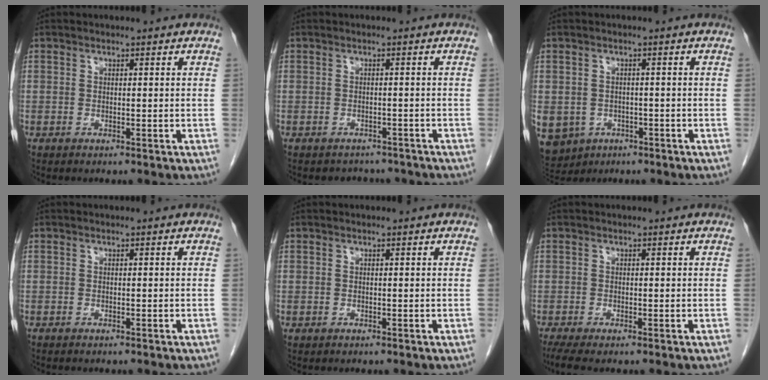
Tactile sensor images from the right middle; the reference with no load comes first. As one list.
[{"total": 4.2, "force": [-3.7, 1.9, 0.0], "torque": [-0.002, 0.005, -0.045]}, {"total": 11.9, "force": [-5.1, 10.1, 3.6], "torque": [-0.130, -0.004, -0.061]}, {"total": 1.0, "force": [-0.8, 0.3, 0.4], "torque": [-0.009, -0.002, -0.011]}, {"total": 1.7, "force": [1.0, -0.9, -1.0], "torque": [0.019, 0.003, 0.014]}, {"total": 3.1, "force": [-2.2, 0.5, 2.1], "torque": [-0.043, -0.011, -0.041]}]